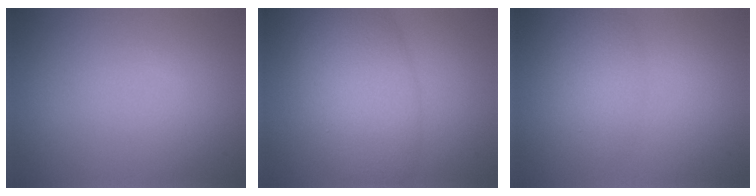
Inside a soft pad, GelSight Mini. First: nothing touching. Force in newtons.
{"total": 7.8, "press": 7.8, "slide": 0.3}
{"total": 2.6, "press": 2.6, "slide": 0.2}